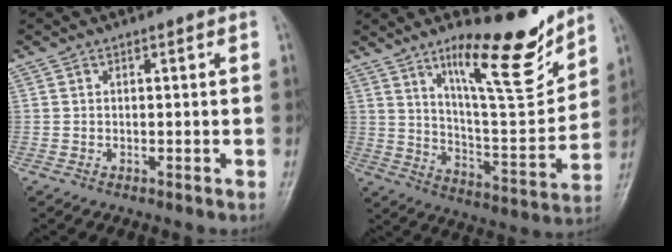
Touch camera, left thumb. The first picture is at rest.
{"total": 17.6, "force": [12.3, 4.2, 11.8], "torque": [-0.149, -0.091, 0.209]}